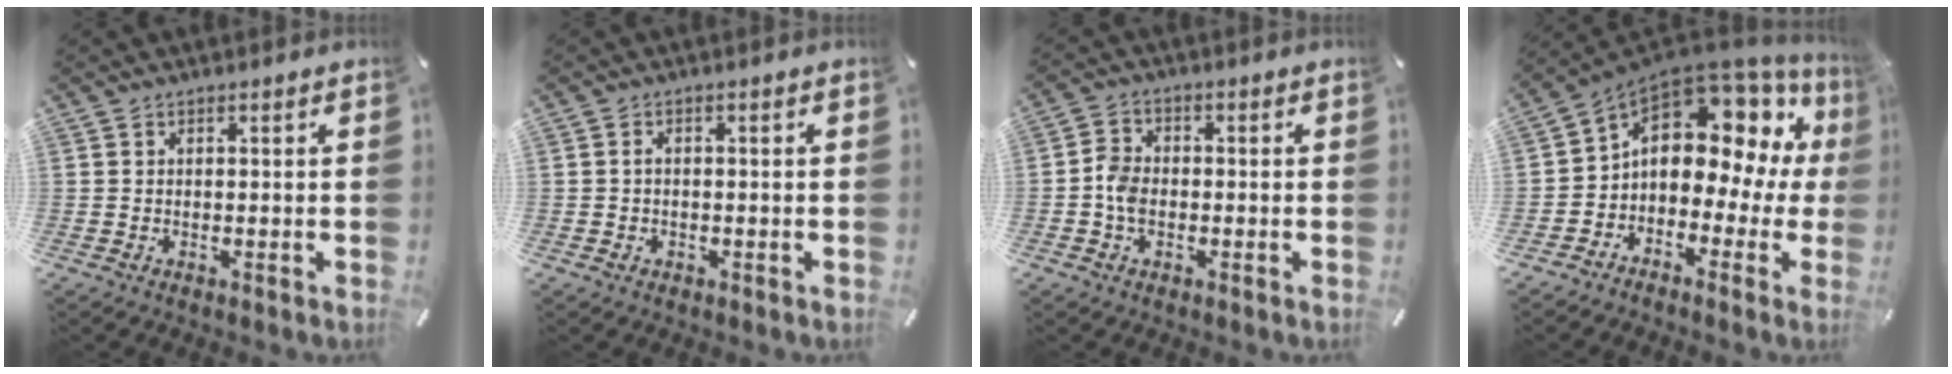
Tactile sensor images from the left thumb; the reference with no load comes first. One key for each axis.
{"total": 1.4, "fx": -0.3, "fy": 1.0, "fz": 0.9, "tx": -0.019, "ty": 0.004, "tz": -0.008}
{"total": 4.5, "fx": -1.1, "fy": 3.3, "fz": 2.8, "tx": -0.054, "ty": 0.010, "tz": -0.020}
{"total": 12.4, "fx": 4.5, "fy": 8.5, "fz": 7.9, "tx": -0.124, "ty": -0.044, "tz": 0.069}